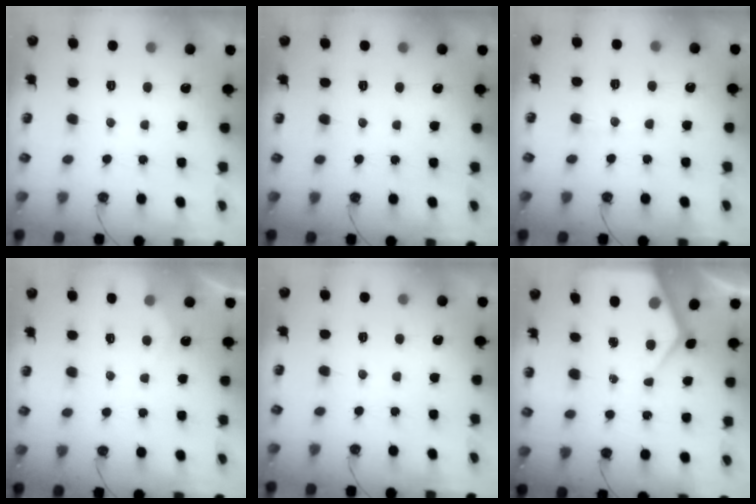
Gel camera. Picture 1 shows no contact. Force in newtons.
{"total": 0.0}
{"total": 6.6, "press": 6.5, "slide": 0.6}
{"total": 2.9, "press": 2.9, "slide": 0.4}
{"total": 2.8, "press": 2.8, "slide": 0.3}
{"total": 8.9, "press": 8.9, "slide": 0.7}